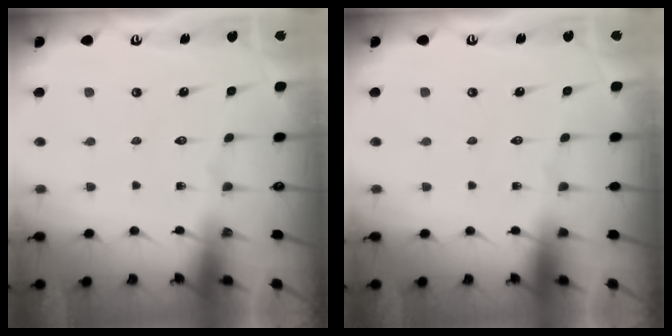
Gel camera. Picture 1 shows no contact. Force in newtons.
{"total": 0.0}